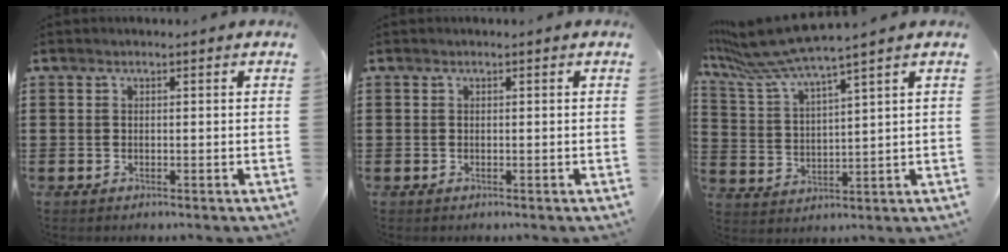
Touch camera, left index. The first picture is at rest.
{"total": 0.0}
{"total": 7.5, "force": [6.5, -0.5, 3.8], "torque": [-0.107, -0.037, 0.109]}